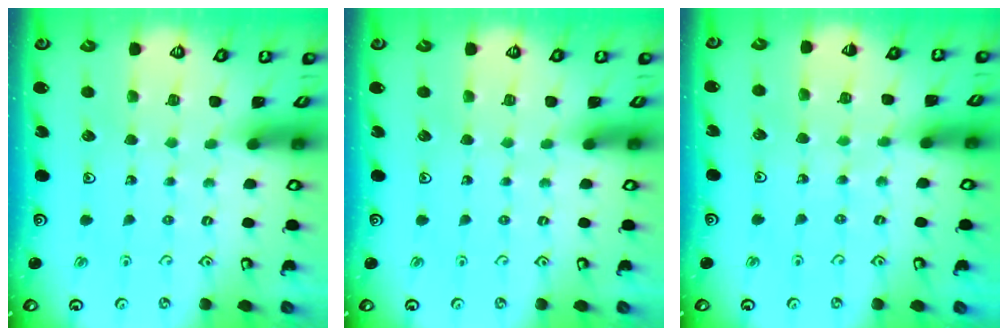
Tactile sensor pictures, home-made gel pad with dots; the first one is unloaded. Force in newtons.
{"total": 0.0}
{"total": 6.4, "press": 6.3, "slide": 1.0}